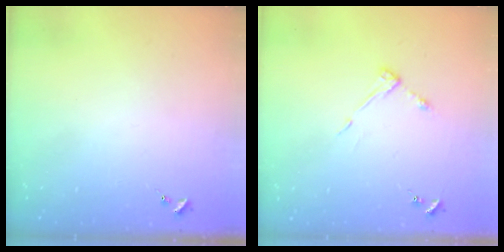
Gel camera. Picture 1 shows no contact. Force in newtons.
{"total": 5.0, "press": 4.9, "slide": 0.4}